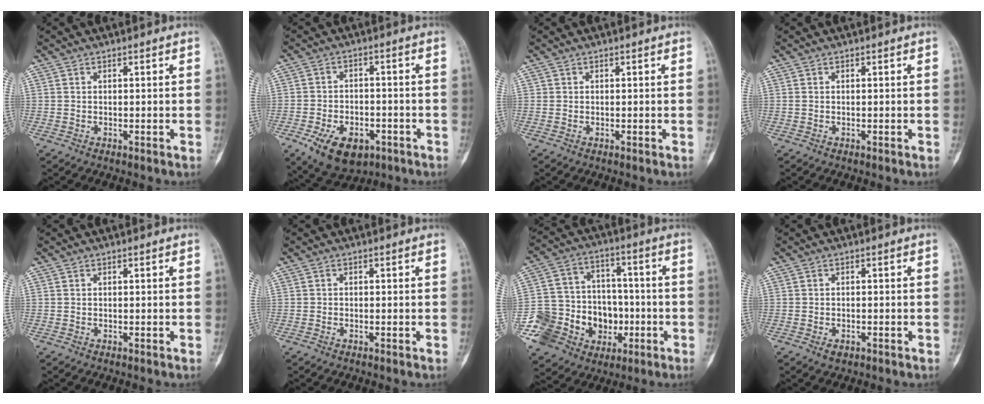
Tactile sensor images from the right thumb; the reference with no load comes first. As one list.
[{"total": 11.9, "force": [-5.8, 7.4, 7.4], "torque": [-0.105, 0.021, -0.084]}, {"total": 0.0}, {"total": 0.0}, {"total": 0.0}, {"total": 0.0}, {"total": 19.1, "force": [-6.2, 15.7, 8.8], "torque": [-0.141, 0.068, -0.096]}, {"total": 1.7, "force": [-0.9, 1.2, 0.9], "torque": [-0.013, 0.004, -0.010]}]